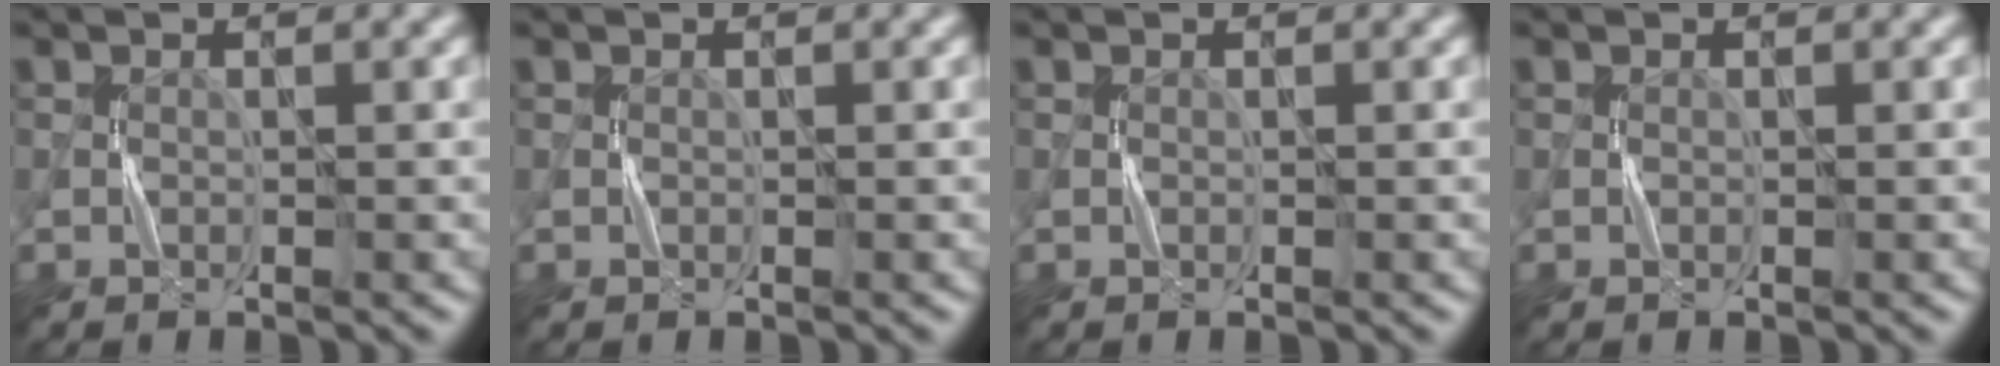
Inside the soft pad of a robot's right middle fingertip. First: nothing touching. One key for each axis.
{"total": 0.0}
{"total": 0.0}
{"total": 0.0}